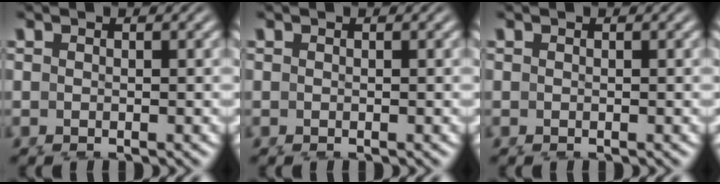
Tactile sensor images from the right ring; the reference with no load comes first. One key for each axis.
{"total": 0.0}
{"total": 0.0}